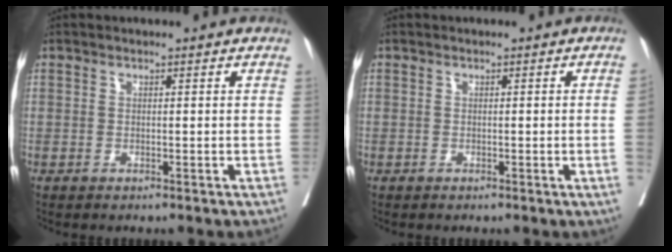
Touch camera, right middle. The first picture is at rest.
{"total": 1.1, "force": [-0.1, -0.2, 1.1], "torque": [-0.014, 0.001, 0.001]}